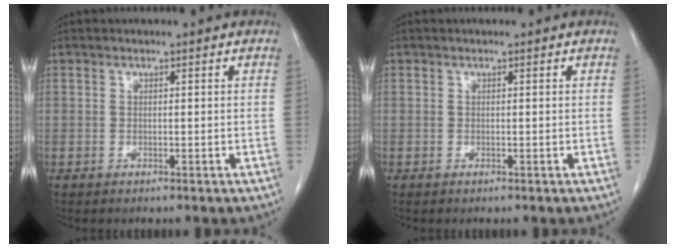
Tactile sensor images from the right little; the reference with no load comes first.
{"total": 0.0}